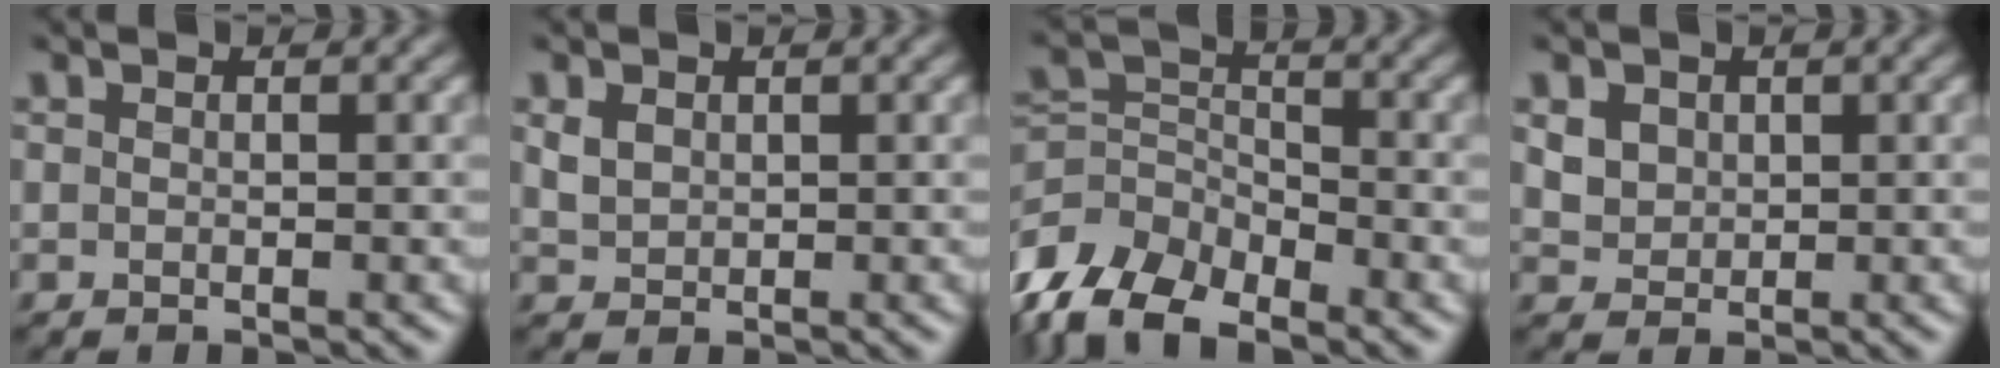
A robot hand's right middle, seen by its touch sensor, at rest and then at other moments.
{"total": 1.1, "force": [0.5, 0.9, 0.4], "torque": [-0.016, -0.004, 0.018]}
{"total": 9.1, "force": [-7.2, 4.1, 3.8], "torque": [-0.076, -0.010, -0.142]}
{"total": 1.8, "force": [0.9, 1.5, 0.4], "torque": [-0.019, -0.008, 0.019]}